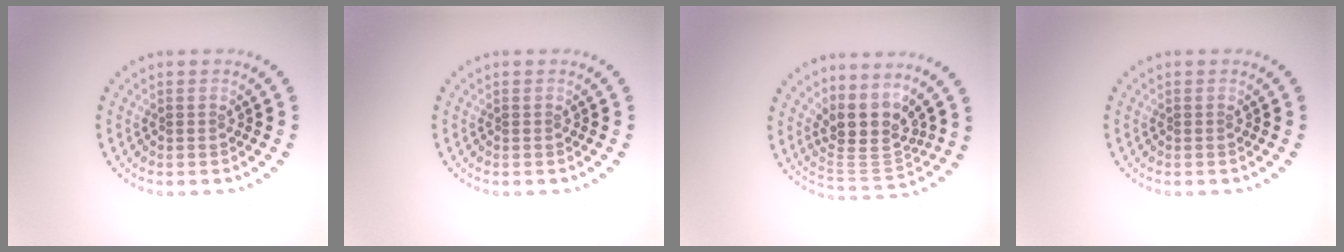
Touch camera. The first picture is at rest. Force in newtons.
{"total": 0.0}
{"total": 4.3, "press": 3.4, "slide": 2.7}
{"total": 0.0}